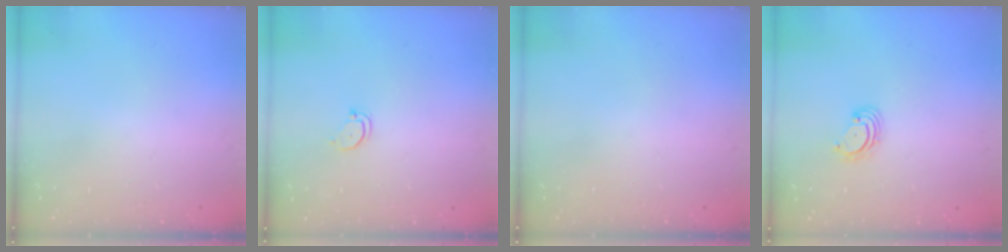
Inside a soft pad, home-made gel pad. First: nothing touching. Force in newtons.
{"total": 2.4, "press": 2.4, "slide": 0.2}
{"total": 0.0}
{"total": 2.9, "press": 2.9, "slide": 0.4}